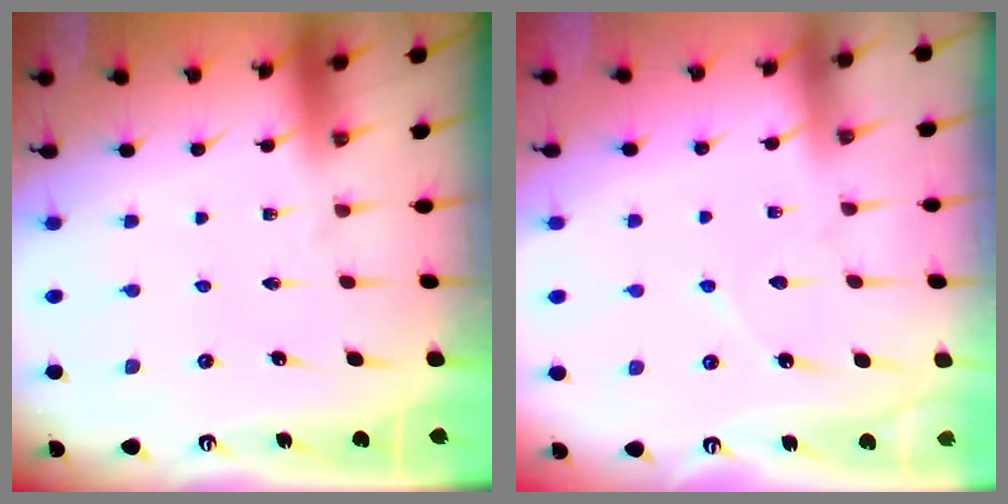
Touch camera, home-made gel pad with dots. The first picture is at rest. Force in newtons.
{"total": 4.8, "press": 4.7, "slide": 0.6}